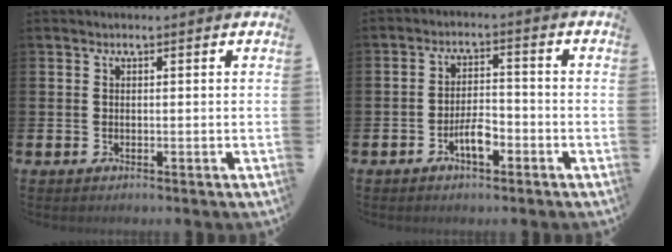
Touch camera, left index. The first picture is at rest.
{"total": 4.1, "force": [-2.1, 1.6, 3.1], "torque": [-0.046, 0.006, -0.041]}